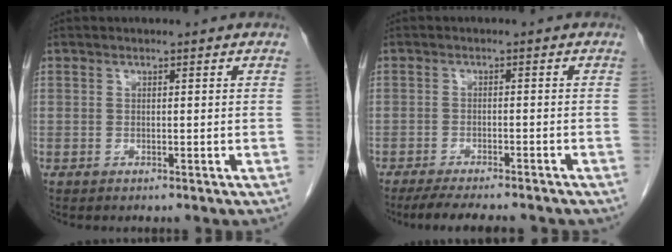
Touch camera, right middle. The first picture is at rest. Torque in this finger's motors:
{"motor_torque": [1.11, -1.03, 0.12, 0.06]}